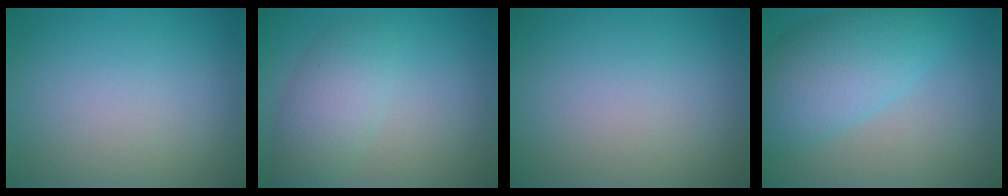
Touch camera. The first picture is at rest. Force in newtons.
{"total": 3.9, "press": 3.9, "slide": 0.2}
{"total": 0.0}
{"total": 7.2, "press": 7.2, "slide": 0.3}